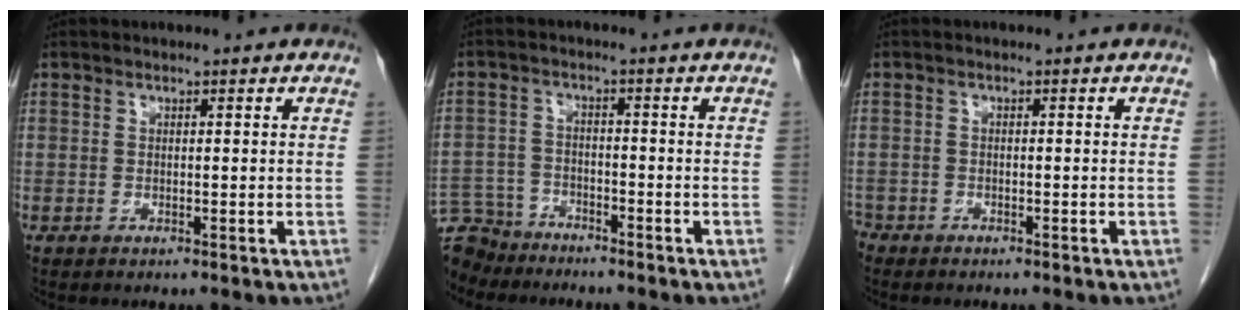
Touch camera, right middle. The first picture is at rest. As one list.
[{"total": 8.0, "force": [-7.3, 3.1, 0.3], "torque": [-0.012, -0.003, -0.135]}, {"total": 2.4, "force": [-2.0, 1.1, 0.3], "torque": [-0.009, 0.000, -0.037]}]